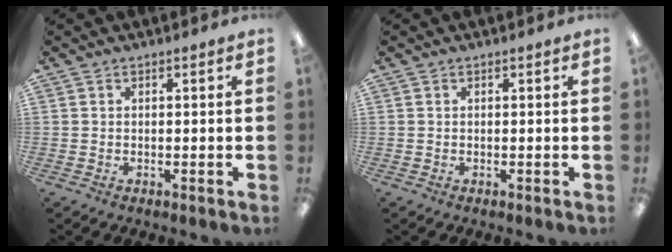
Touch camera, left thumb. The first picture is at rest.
{"total": 0.0}